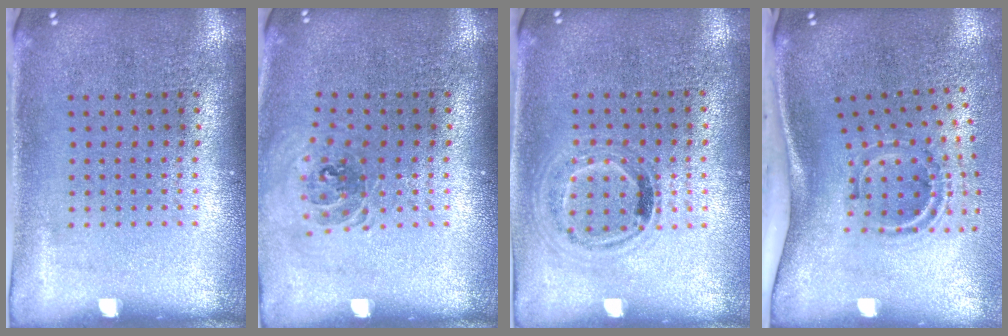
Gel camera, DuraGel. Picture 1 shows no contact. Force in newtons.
{"total": 0.9, "press": 0.9, "slide": 0.2}
{"total": 1.0, "press": 0.9, "slide": 0.4}
{"total": 2.2, "press": 1.2, "slide": 1.8}